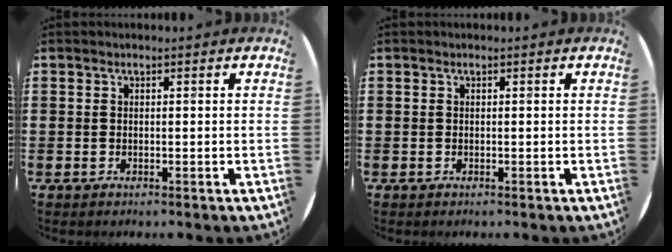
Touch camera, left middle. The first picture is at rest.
{"total": 0.0}